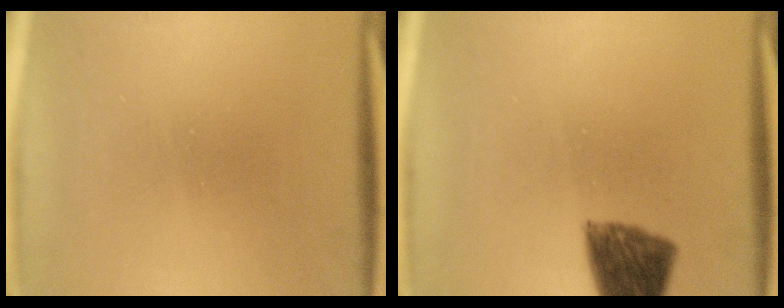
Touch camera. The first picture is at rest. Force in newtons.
{"total": 8.6}